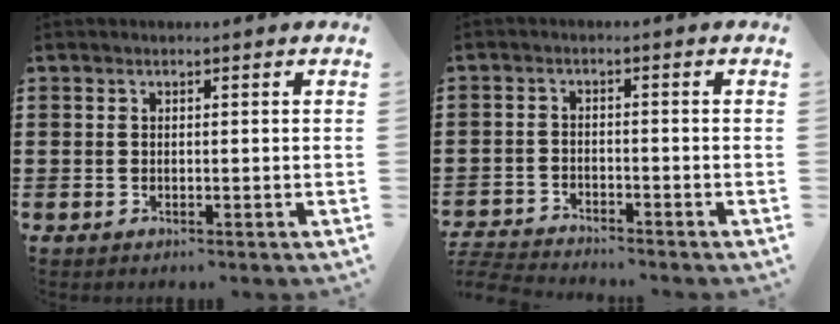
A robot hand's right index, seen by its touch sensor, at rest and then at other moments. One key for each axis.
{"total": 3.5, "fx": -3.5, "fy": 0.1, "fz": 0.1, "tx": -0.013, "ty": -0.005, "tz": -0.078}